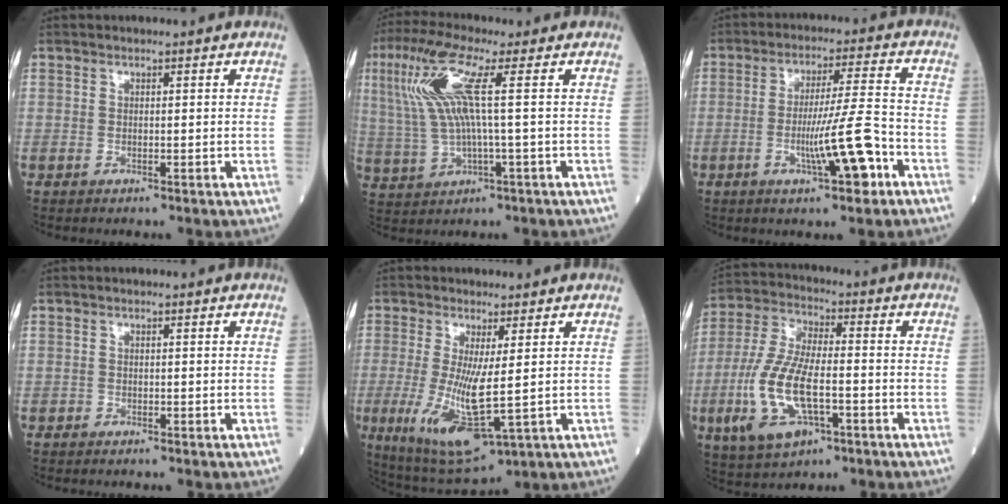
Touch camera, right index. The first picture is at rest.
{"total": 10.5, "force": [2.7, 0.4, 10.1], "torque": [-0.237, 0.019, 0.056]}
{"total": 9.9, "force": [-3.8, 0.3, 9.1], "torque": [-0.157, 0.001, -0.060]}
{"total": 0.0}
{"total": 10.5, "force": [-1.0, 1.8, 10.3], "torque": [-0.207, -0.032, -0.006]}
{"total": 13.3, "force": [-4.2, 5.0, 11.6], "torque": [-0.260, -0.004, -0.074]}